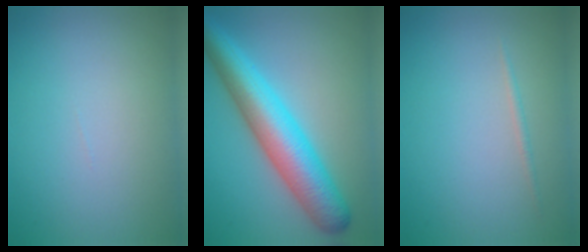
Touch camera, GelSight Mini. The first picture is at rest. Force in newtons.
{"total": 8.1, "press": 8.1, "slide": 0.1}
{"total": 0.6, "press": 0.6, "slide": 0.1}